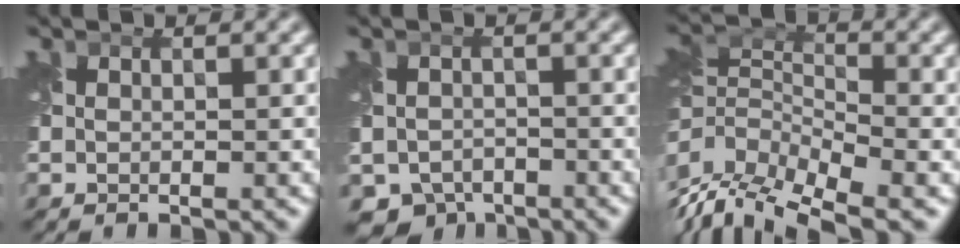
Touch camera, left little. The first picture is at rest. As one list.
[{"total": 5.3, "force": [-3.9, 3.3, 1.5], "torque": [-0.020, -0.022, -0.065]}, {"total": 8.8, "force": [-3.8, 4.4, 6.6], "torque": [-0.124, -0.007, -0.086]}]